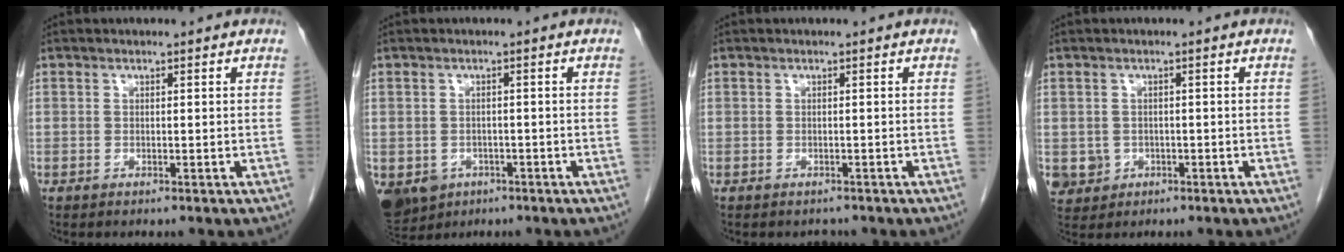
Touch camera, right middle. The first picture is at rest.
{"total": 10.3, "force": [-5.0, 8.1, 3.8], "torque": [-0.107, -0.007, -0.066]}
{"total": 1.4, "force": [-1.2, 0.7, 0.0], "torque": [-0.005, -0.001, -0.018]}
{"total": 5.0, "force": [-1.4, 4.7, 0.9], "torque": [-0.025, 0.002, -0.015]}